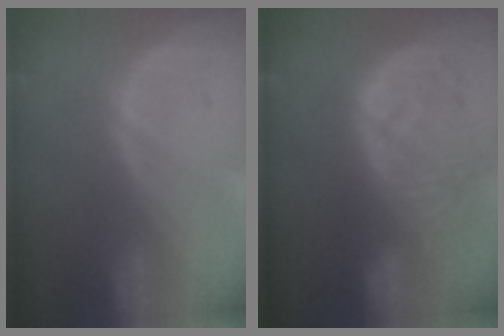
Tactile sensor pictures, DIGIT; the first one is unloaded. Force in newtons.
{"total": 11.1, "press": 9.7, "slide": 5.3}